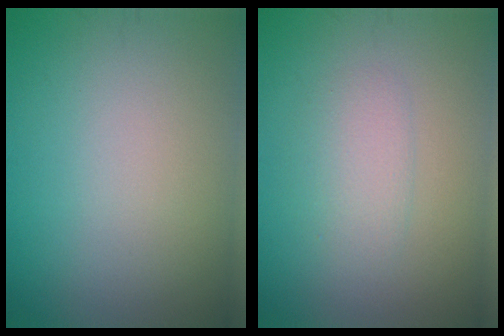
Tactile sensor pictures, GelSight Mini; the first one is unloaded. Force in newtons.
{"total": 2.0, "press": 2.0, "slide": 0.1}